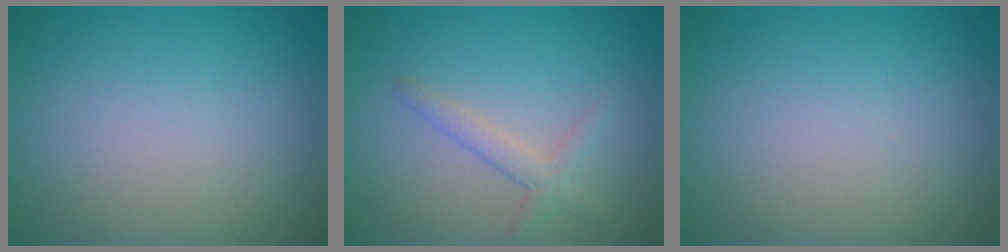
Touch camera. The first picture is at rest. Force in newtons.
{"total": 2.0, "press": 2.0, "slide": 0.1}
{"total": 0.0}